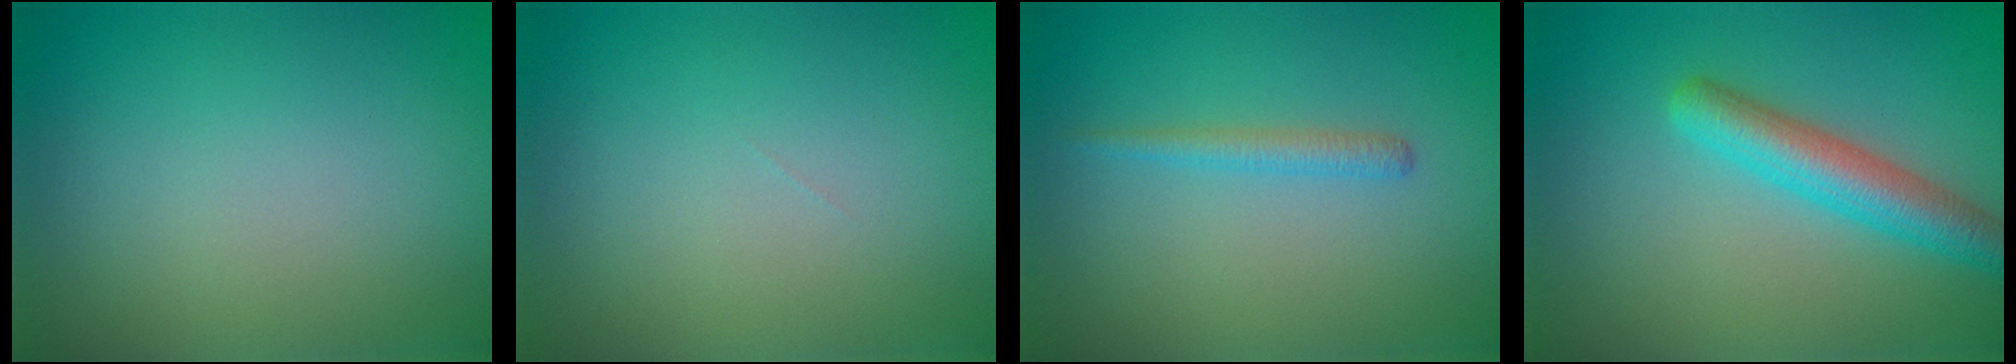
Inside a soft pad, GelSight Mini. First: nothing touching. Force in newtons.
{"total": 0.0}
{"total": 1.3, "press": 1.3, "slide": 0.1}
{"total": 4.5, "press": 4.5, "slide": 0.2}